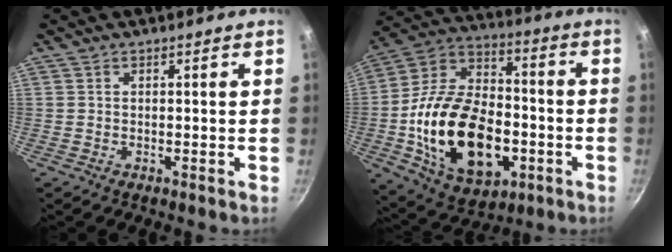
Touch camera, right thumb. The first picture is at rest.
{"total": 26.3, "force": [-5.6, 16.6, 19.6], "torque": [-0.326, 0.037, -0.092]}